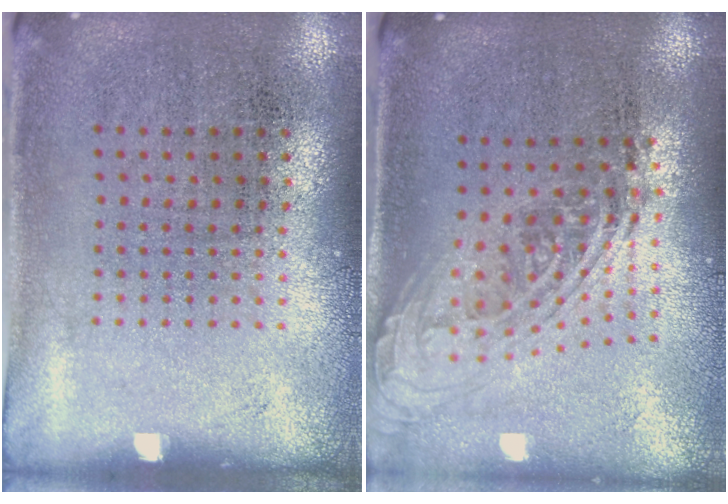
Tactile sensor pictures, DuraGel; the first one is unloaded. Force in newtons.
{"total": 2.2, "press": 1.6, "slide": 1.5}